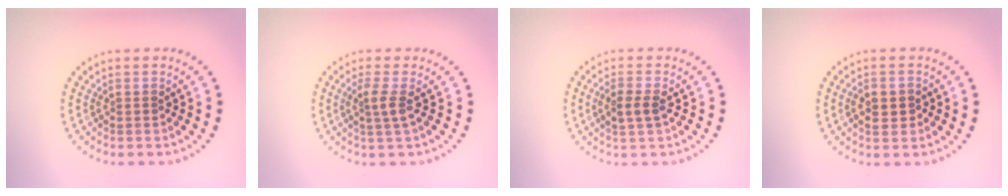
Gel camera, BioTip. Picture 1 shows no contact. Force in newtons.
{"total": 1.8, "press": 1.3, "slide": 1.3}
{"total": 1.8, "press": 1.8, "slide": 0.3}
{"total": 2.0, "press": 2.0, "slide": 0.2}